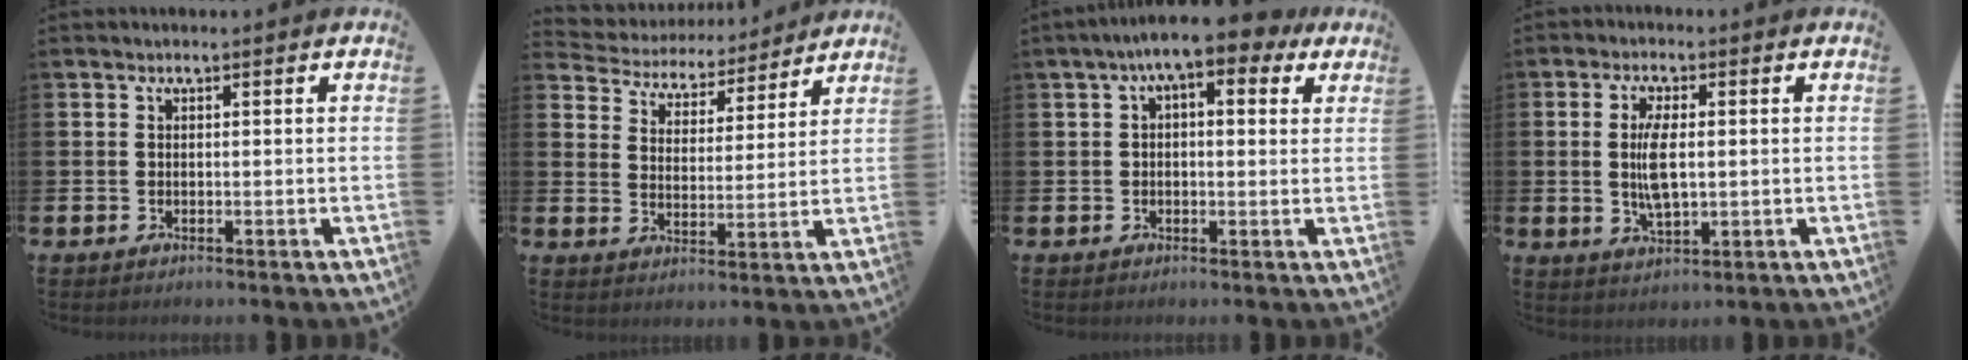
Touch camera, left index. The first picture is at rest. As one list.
[{"total": 4.8, "force": [4.5, 1.8, -0.2], "torque": [-0.027, -0.040, 0.073]}, {"total": 6.8, "force": [4.4, 2.4, 4.6], "torque": [-0.082, -0.009, 0.072]}, {"total": 5.5, "force": [0.5, 2.3, 5.0], "torque": [-0.087, 0.004, 0.004]}]